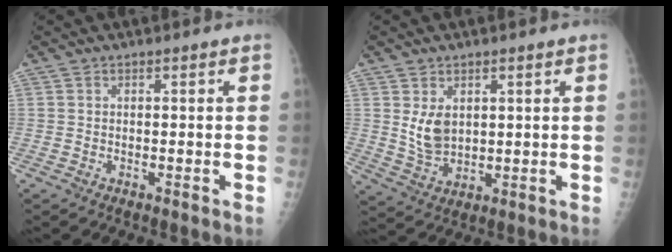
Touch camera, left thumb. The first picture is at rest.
{"total": 5.9, "force": [1.7, 4.0, 4.0], "torque": [-0.056, -0.018, 0.044]}